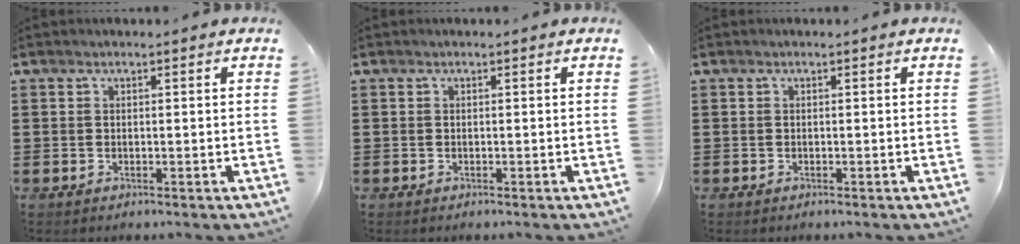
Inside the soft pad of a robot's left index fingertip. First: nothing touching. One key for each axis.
{"total": 0.0}
{"total": 0.0}